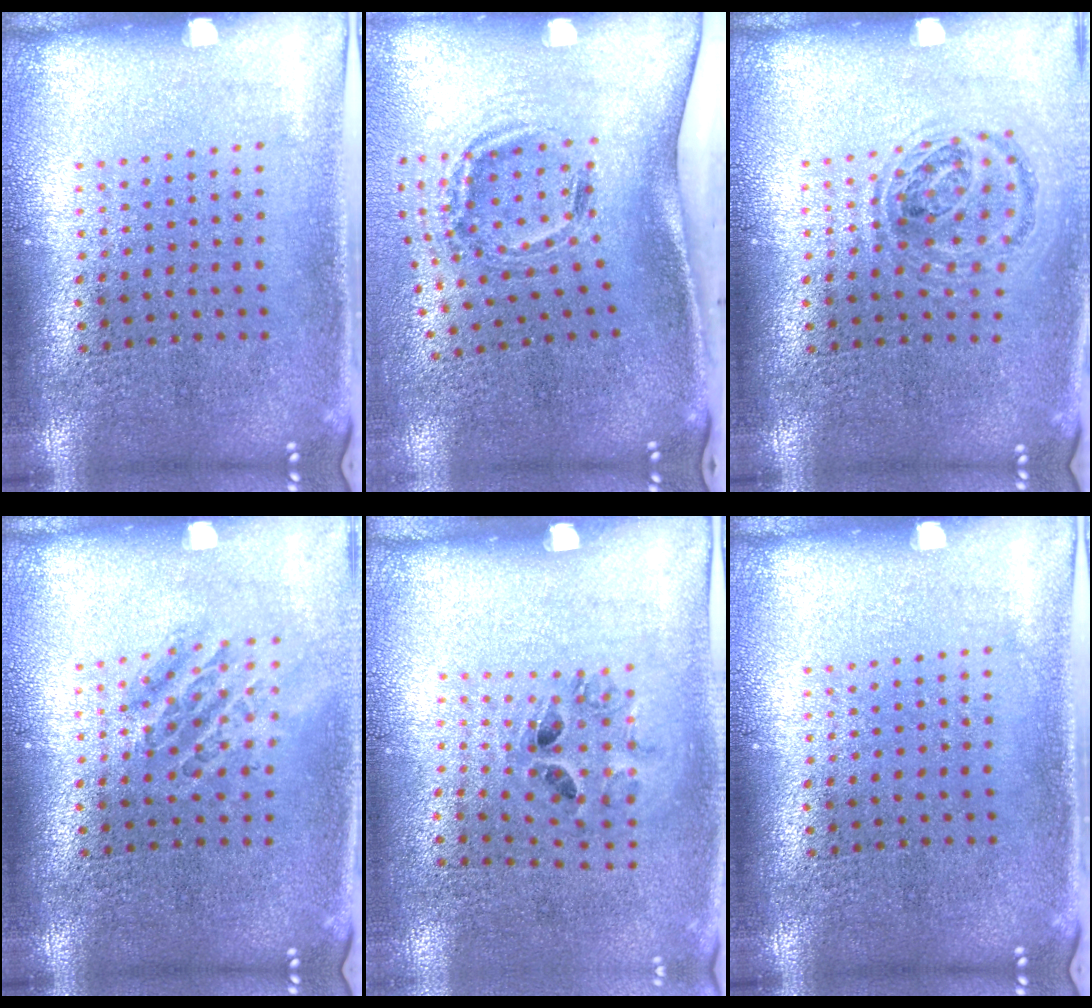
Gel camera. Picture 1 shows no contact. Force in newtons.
{"total": 1.9, "press": 1.3, "slide": 1.3}
{"total": 0.9, "press": 0.9, "slide": 0.3}
{"total": 1.3, "press": 1.0, "slide": 0.7}
{"total": 1.4, "press": 0.8, "slide": 1.2}
{"total": 0.0}